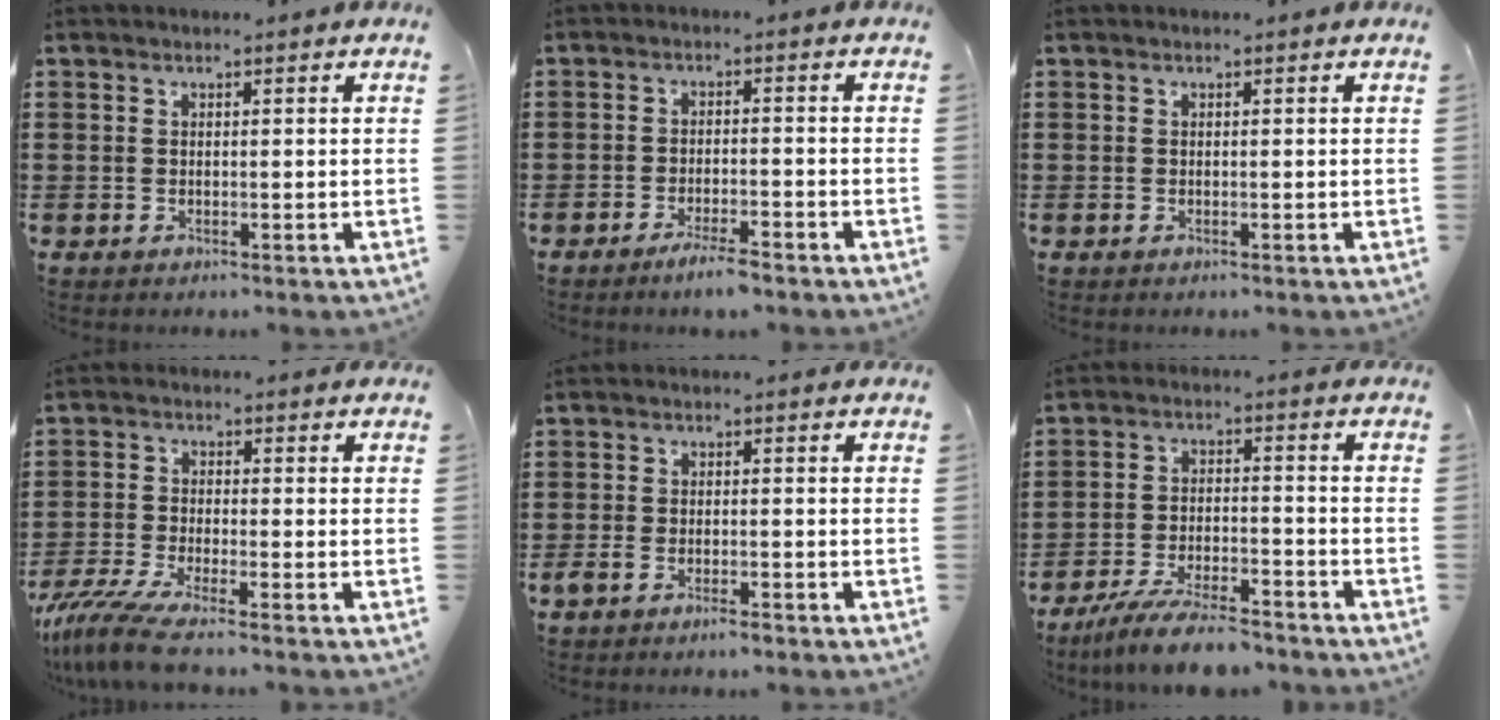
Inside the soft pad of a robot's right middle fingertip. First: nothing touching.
{"total": 3.2, "force": [-2.5, 0.4, 2.0], "torque": [-0.038, 0.001, -0.046]}
{"total": 0.0}
{"total": 6.0, "force": [-4.9, 0.3, 3.4], "torque": [-0.097, -0.027, -0.101]}
{"total": 2.0, "force": [-1.5, 0.5, 1.3], "torque": [-0.021, 0.000, -0.028]}
{"total": 7.4, "force": [-6.7, 1.0, 3.0], "torque": [-0.061, 0.001, -0.125]}